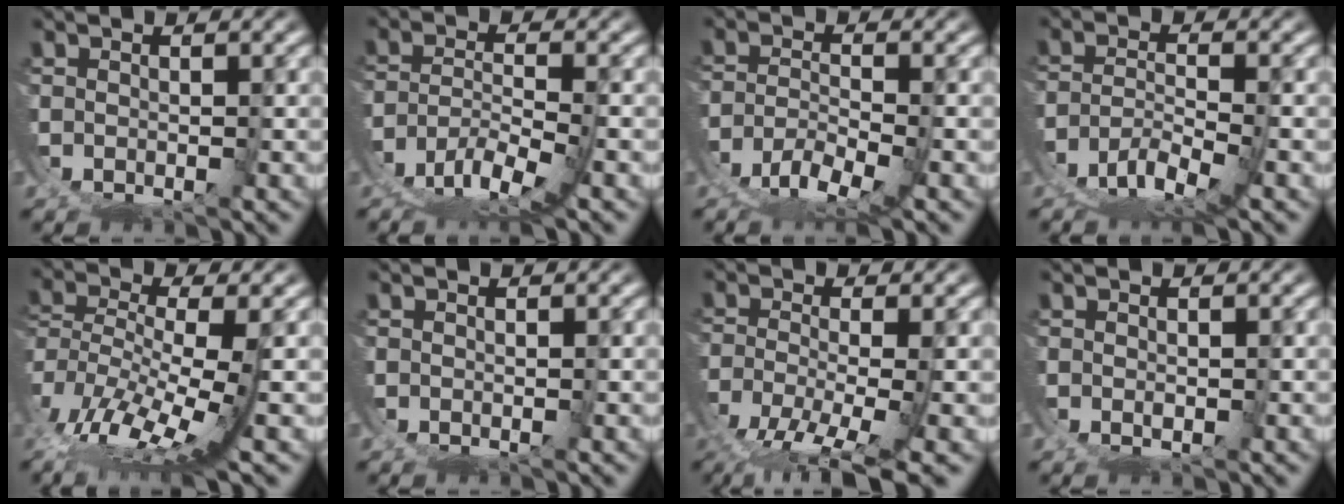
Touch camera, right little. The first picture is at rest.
{"total": 5.4, "force": [-2.7, 1.8, 4.4], "torque": [-0.068, -0.019, -0.037]}
{"total": 4.2, "force": [-2.5, 1.0, 3.3], "torque": [-0.042, -0.011, -0.039]}
{"total": 5.6, "force": [-3.1, 2.4, 3.9], "torque": [-0.056, -0.013, -0.050]}
{"total": 6.3, "force": [-1.8, 2.7, 5.4], "torque": [-0.119, -0.039, -0.014]}
{"total": 0.0}
{"total": 6.7, "force": [-5.0, 0.9, 4.4], "torque": [-0.076, -0.030, -0.062]}
{"total": 1.0, "force": [0.1, 0.7, 0.6], "torque": [-0.017, -0.006, 0.005]}